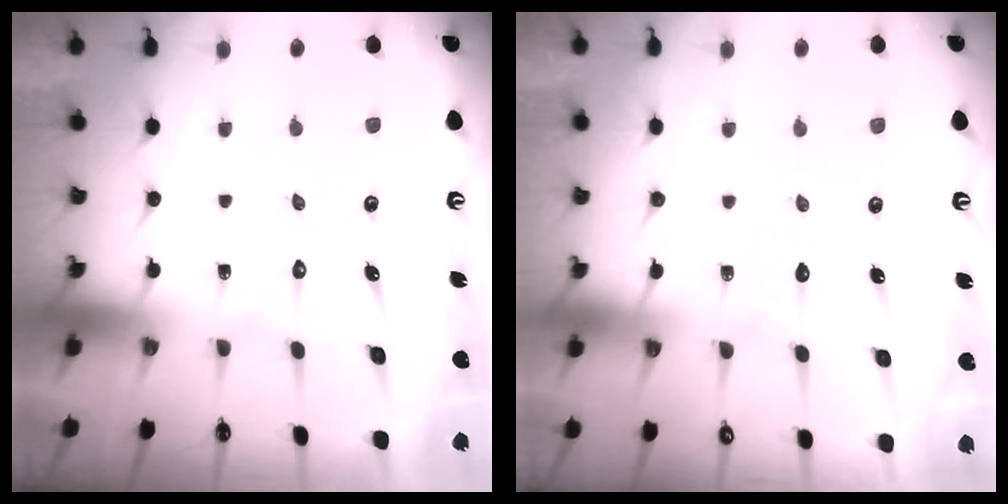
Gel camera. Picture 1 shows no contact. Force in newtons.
{"total": 2.5, "press": 2.5, "slide": 0.3}